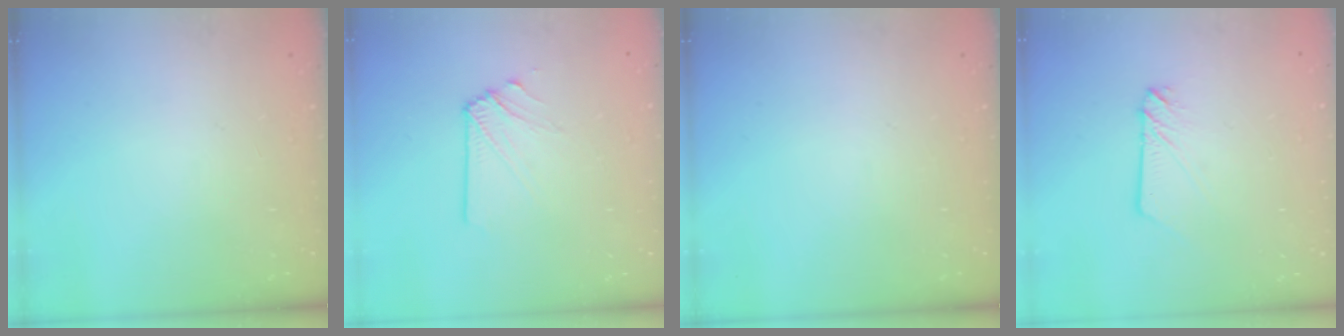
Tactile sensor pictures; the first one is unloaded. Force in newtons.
{"total": 2.9, "press": 2.8, "slide": 0.5}
{"total": 0.0}
{"total": 3.0, "press": 3.0, "slide": 0.2}